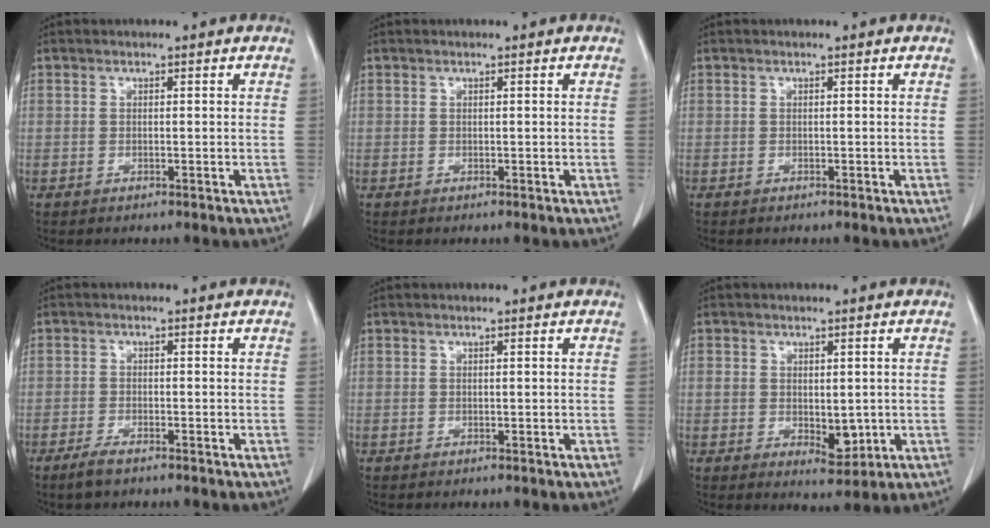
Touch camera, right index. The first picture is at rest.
{"total": 0.0}
{"total": 0.0}
{"total": 2.6, "force": [-2.0, 0.5, 1.6], "torque": [-0.039, -0.004, -0.036]}
{"total": 0.0}
{"total": 4.8, "force": [-0.3, 2.9, 3.9], "torque": [-0.050, -0.004, 0.010]}